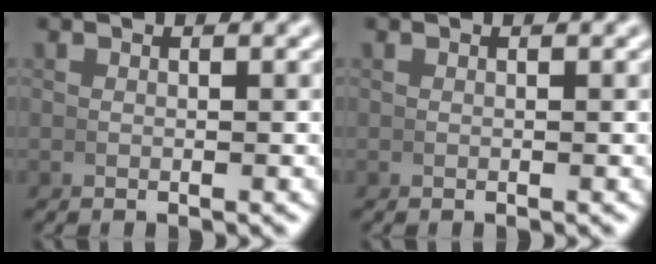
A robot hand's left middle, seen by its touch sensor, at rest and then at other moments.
{"total": 0.0}